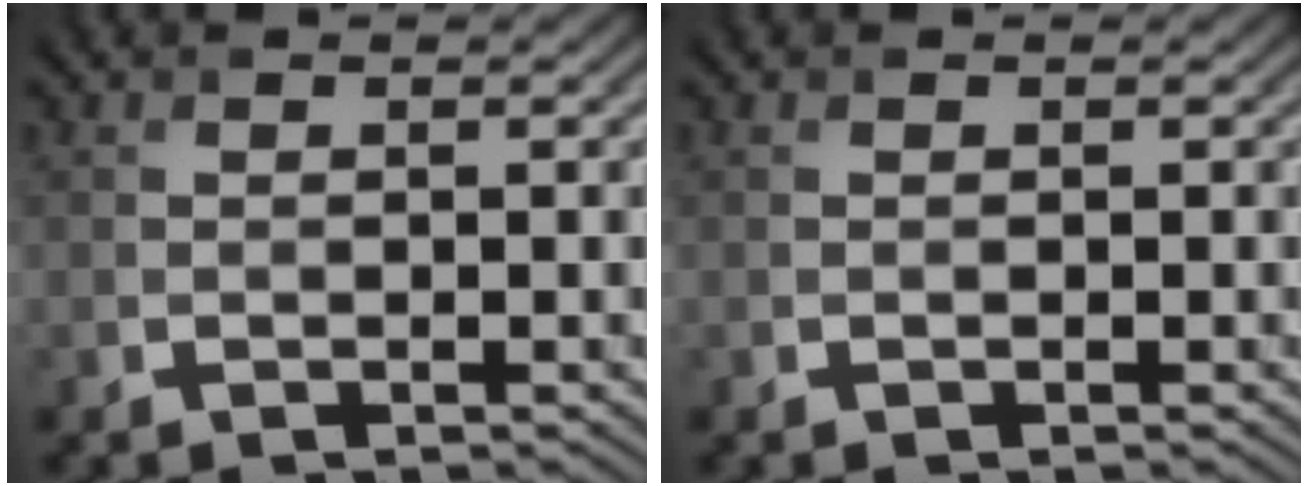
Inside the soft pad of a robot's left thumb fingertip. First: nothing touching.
{"total": 0.0}